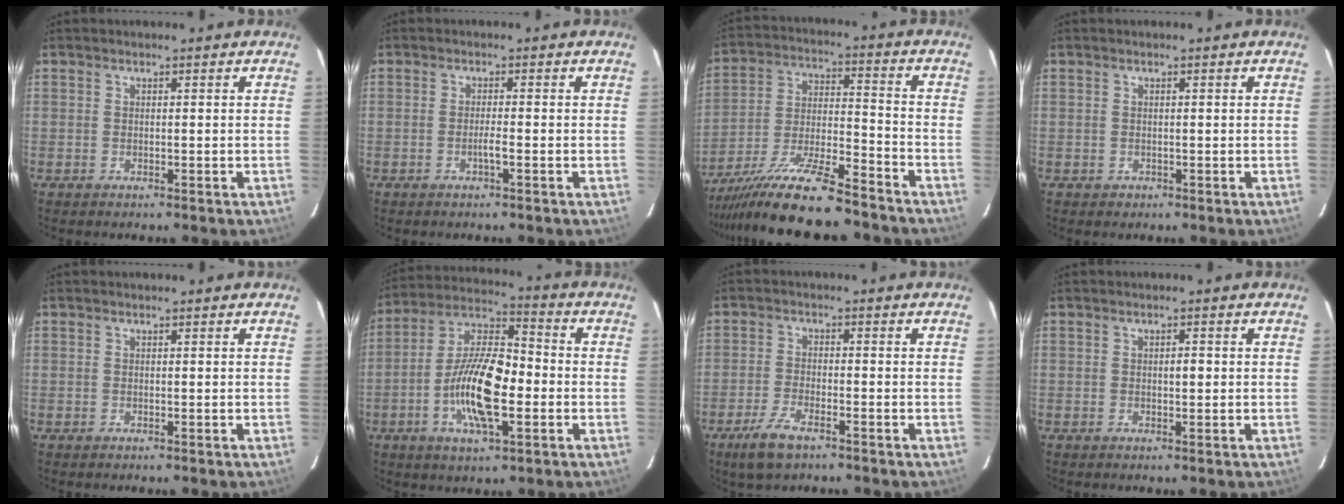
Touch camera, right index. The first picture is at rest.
{"total": 1.7, "force": [-0.7, 0.0, 1.6], "torque": [-0.031, 0.000, -0.014]}
{"total": 16.8, "force": [-14.1, 1.5, 9.1], "torque": [-0.182, -0.017, -0.250]}
{"total": 0.8, "force": [-0.2, 0.8, 0.0], "torque": [0.000, 0.004, -0.002]}
{"total": 0.0}
{"total": 14.7, "force": [-3.4, 4.4, 13.6], "torque": [-0.267, 0.010, -0.062]}
{"total": 5.5, "force": [-3.7, 1.5, 3.7], "torque": [-0.086, -0.008, -0.065]}
{"total": 1.2, "force": [0.0, 0.5, 1.1], "torque": [-0.017, 0.002, 0.001]}